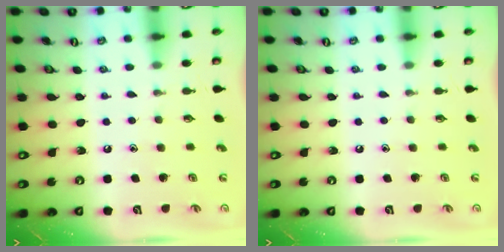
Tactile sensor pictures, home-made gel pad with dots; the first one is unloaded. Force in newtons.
{"total": 0.0}